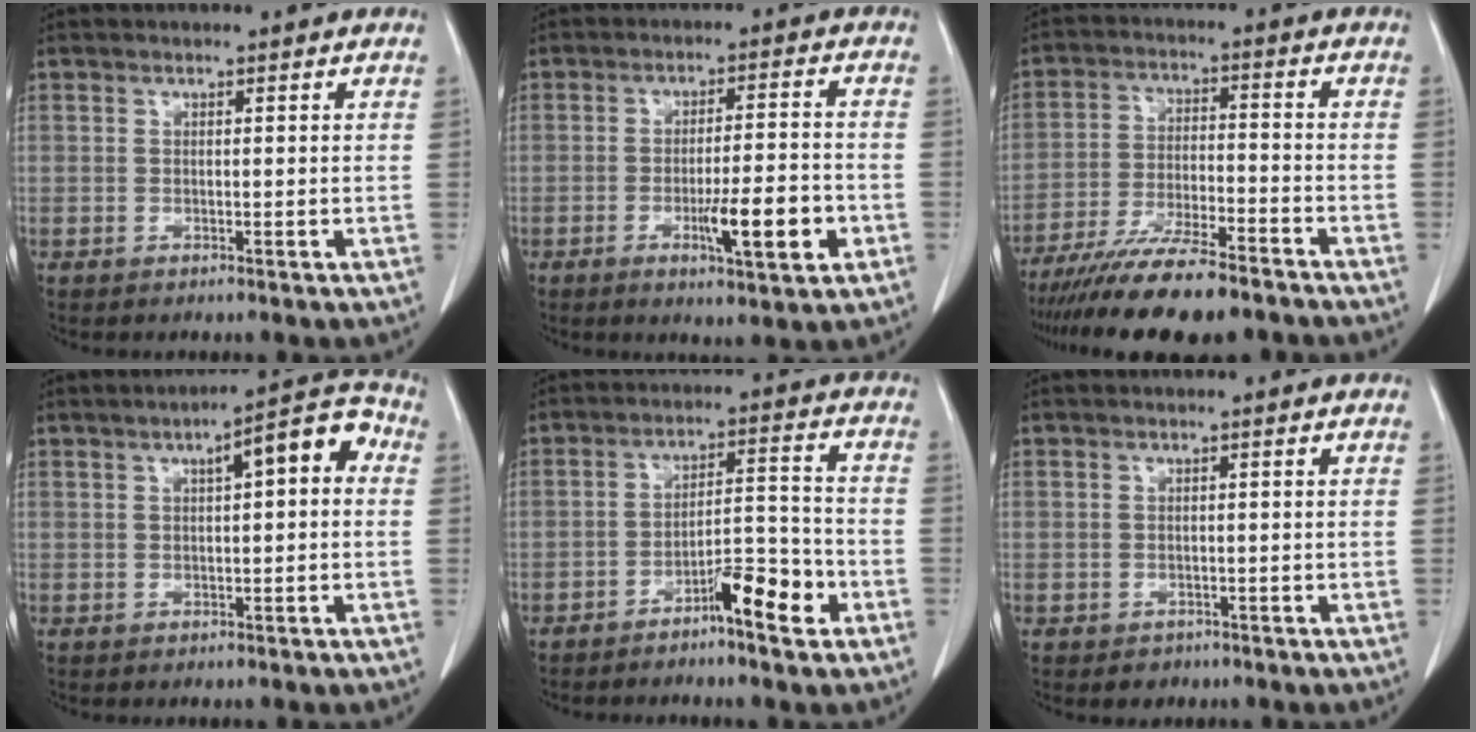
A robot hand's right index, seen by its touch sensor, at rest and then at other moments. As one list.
[{"total": 9.1, "force": [-3.3, 1.1, 8.4], "torque": [-0.126, -0.006, -0.048]}, {"total": 15.0, "force": [-12.6, 1.8, 8.0], "torque": [-0.142, -0.022, -0.206]}, {"total": 7.4, "force": [1.7, 1.9, 7.0], "torque": [-0.092, 0.035, 0.016]}, {"total": 8.0, "force": [-4.8, 1.4, 6.3], "torque": [-0.094, 0.019, -0.074]}, {"total": 1.8, "force": [-1.0, 1.5, 0.1], "torque": [0.000, 0.004, -0.012]}]